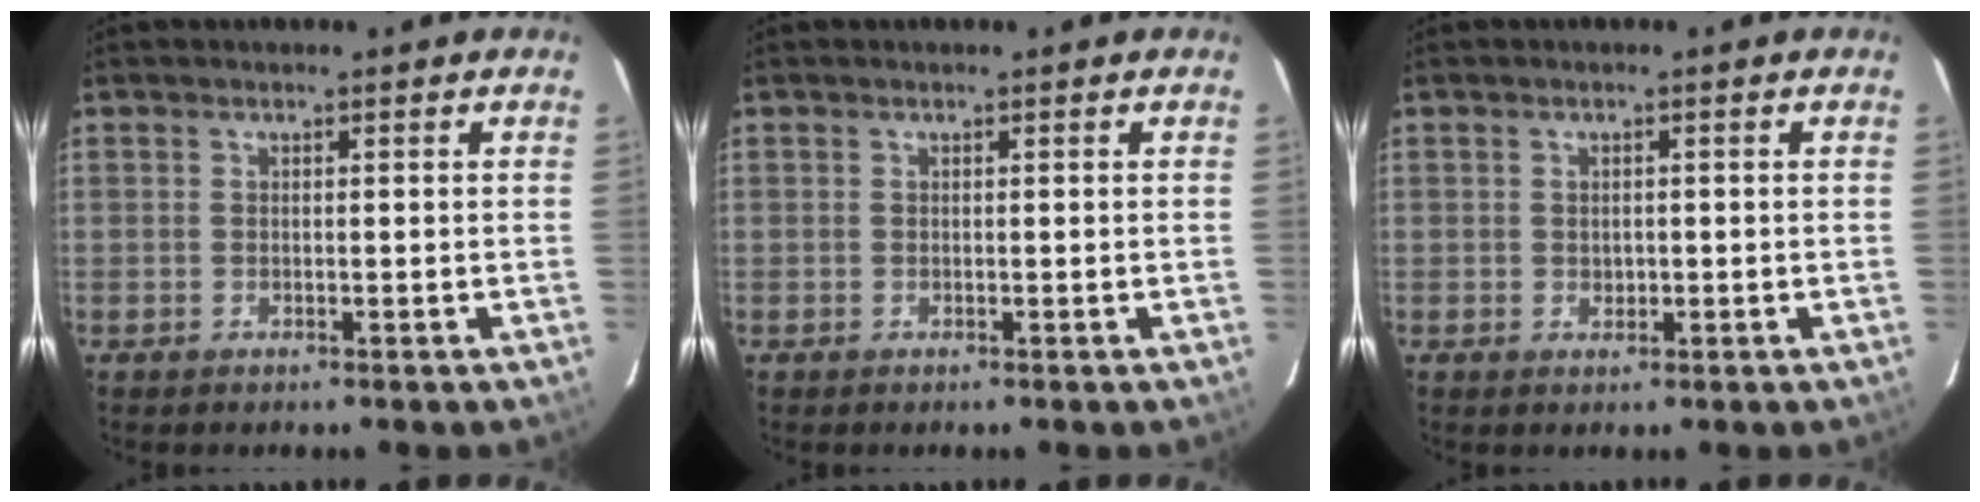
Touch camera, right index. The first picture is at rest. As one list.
[{"total": 0.0}, {"total": 1.4, "force": [-0.1, 1.3, 0.5], "torque": [-0.007, 0.000, 0.001]}]